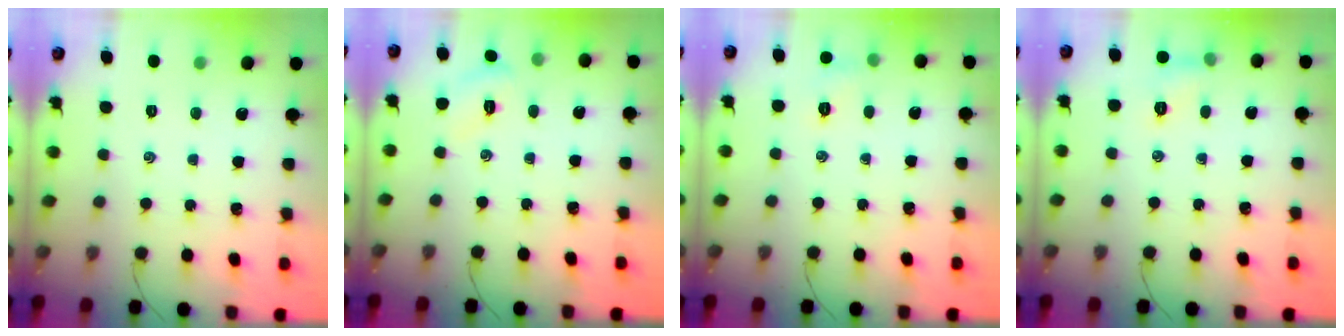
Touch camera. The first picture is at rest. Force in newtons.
{"total": 3.4, "press": 3.3, "slide": 0.9}
{"total": 6.8, "press": 6.7, "slide": 1.2}
{"total": 5.9, "press": 5.9, "slide": 0.8}